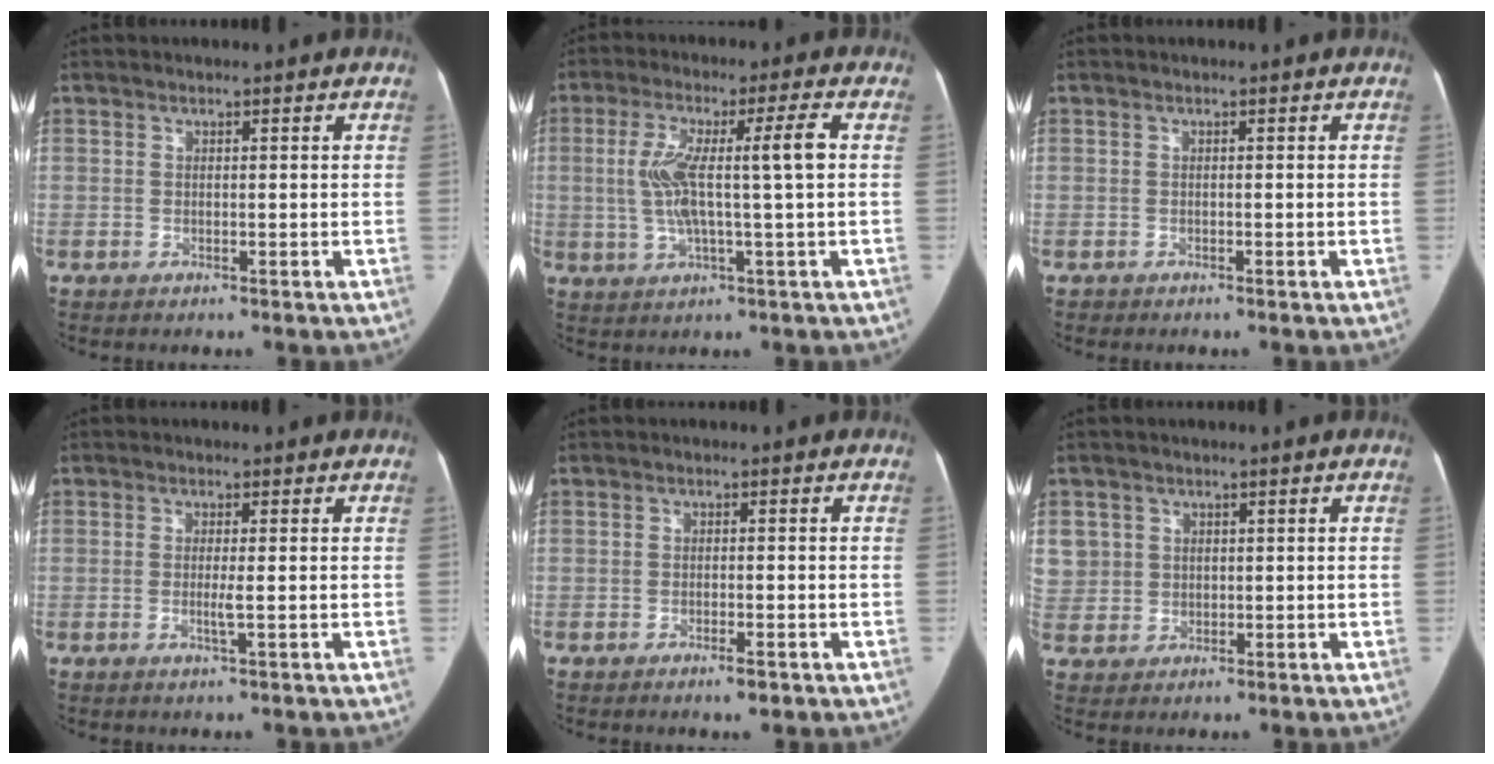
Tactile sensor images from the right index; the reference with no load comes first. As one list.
[{"total": 9.7, "force": [0.7, 0.0, 9.7], "torque": [-0.189, 0.016, 0.013]}, {"total": 0.7, "force": [-0.4, 0.5, -0.2], "torque": [0.000, 0.003, -0.010]}, {"total": 1.8, "force": [-0.3, -0.3, 1.7], "torque": [-0.035, -0.004, -0.009]}, {"total": 2.0, "force": [-1.3, 0.3, 1.5], "torque": [-0.024, -0.002, -0.018]}, {"total": 5.7, "force": [1.9, 5.4, 0.5], "torque": [-0.010, 0.011, 0.049]}]